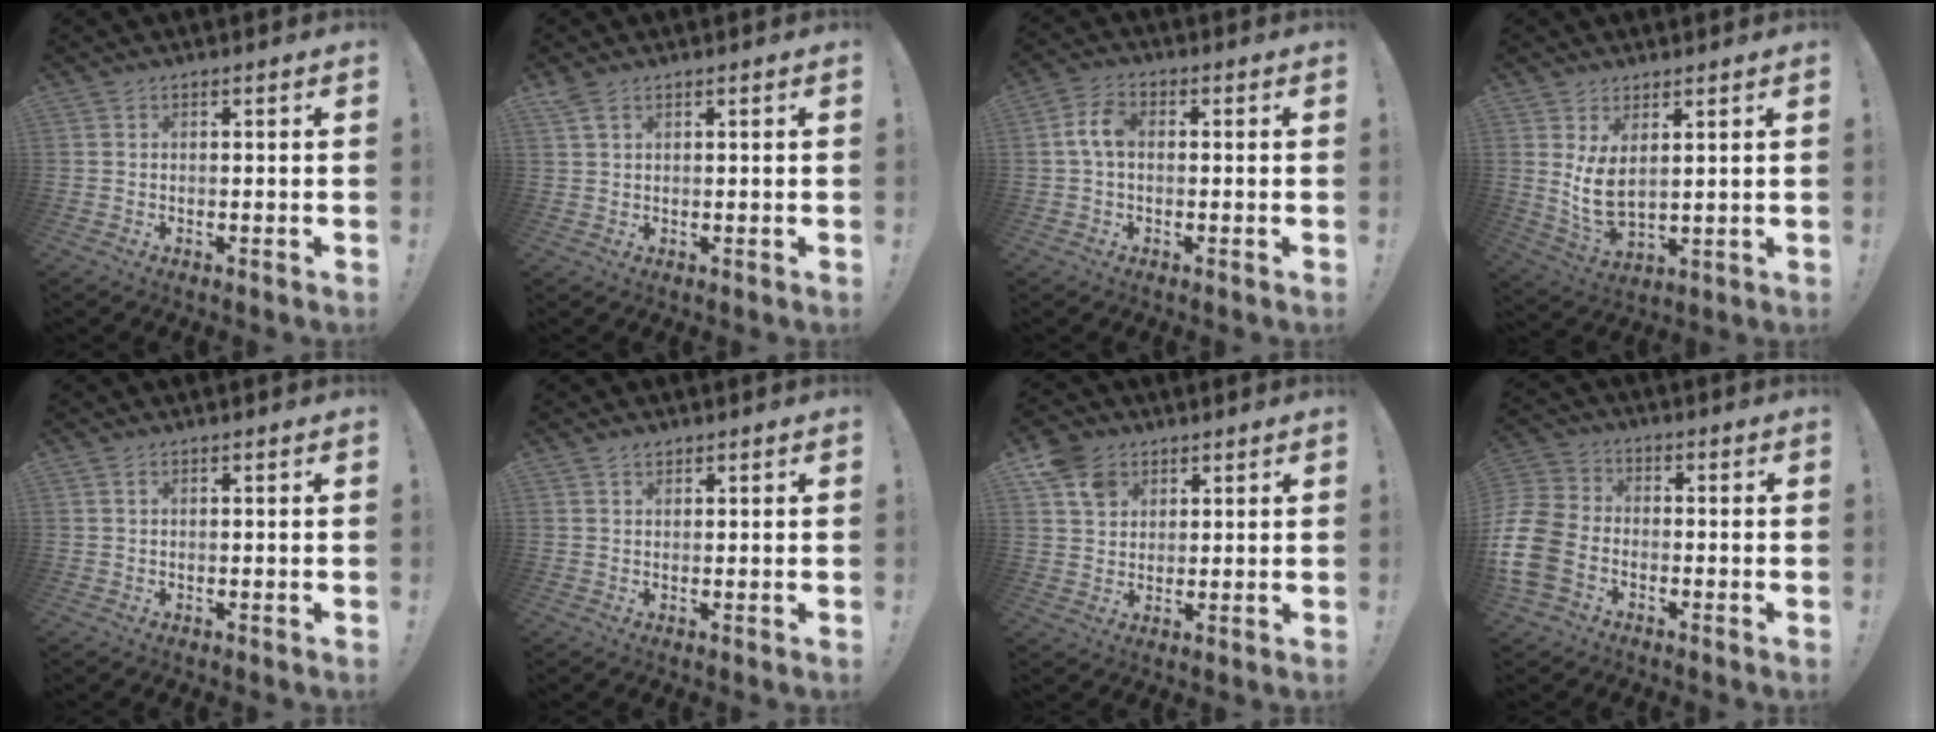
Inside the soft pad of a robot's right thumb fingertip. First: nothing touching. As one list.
[{"total": 2.7, "force": [1.7, 1.1, 1.8], "torque": [-0.034, -0.006, 0.031]}, {"total": 6.0, "force": [0.2, 3.6, 4.8], "torque": [-0.106, 0.014, 0.005]}, {"total": 7.7, "force": [3.0, 3.5, 6.1], "torque": [-0.127, -0.032, 0.057]}, {"total": 0.8, "force": [0.4, 0.4, 0.5], "torque": [-0.018, 0.003, 0.010]}, {"total": 1.7, "force": [1.3, 0.9, 0.6], "torque": [-0.011, -0.005, 0.025]}, {"total": 8.3, "force": [4.6, 6.2, 3.0], "torque": [-0.049, -0.017, 0.093]}, {"total": 13.2, "force": [-5.4, 9.5, 7.6], "torque": [-0.166, 0.040, -0.094]}]